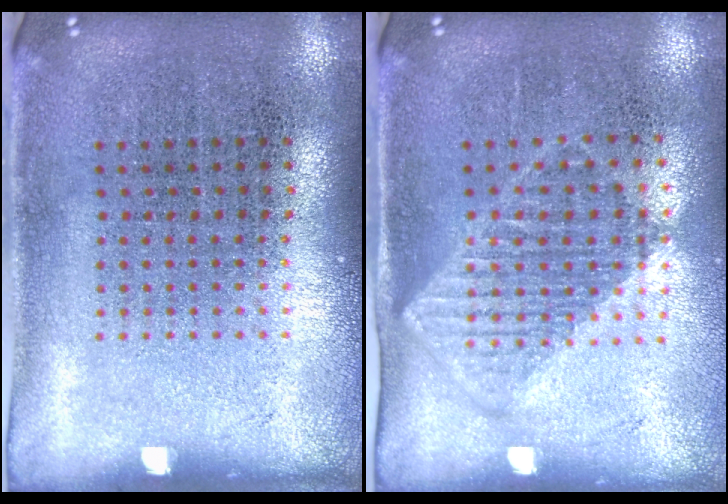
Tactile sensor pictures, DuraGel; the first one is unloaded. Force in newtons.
{"total": 1.2, "press": 1.1, "slide": 0.5}